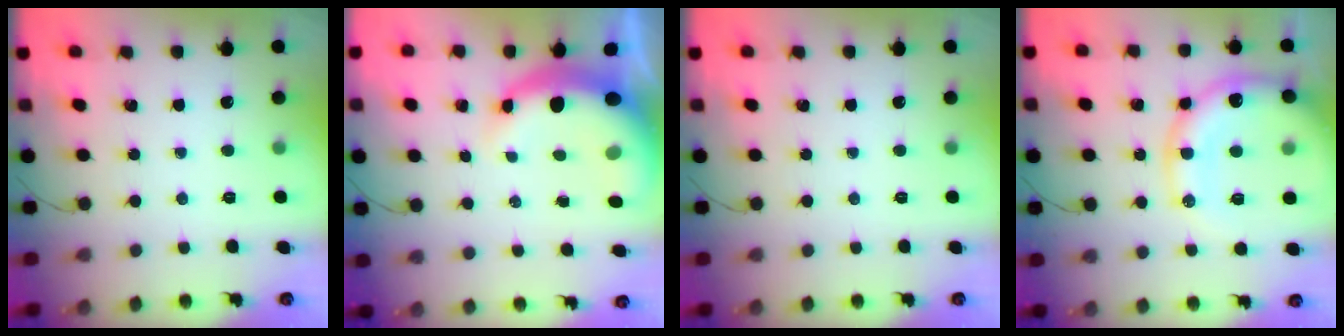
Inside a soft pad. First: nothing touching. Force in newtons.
{"total": 9.4, "press": 9.2, "slide": 2.3}
{"total": 0.0}
{"total": 19.2, "press": 18.8, "slide": 3.6}